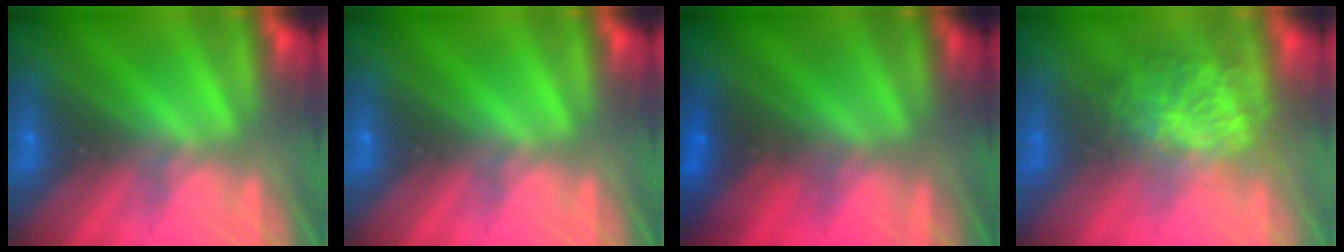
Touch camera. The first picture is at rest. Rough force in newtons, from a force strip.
{"total": 0.0}
{"total": 1.6}
{"total": 3.6}